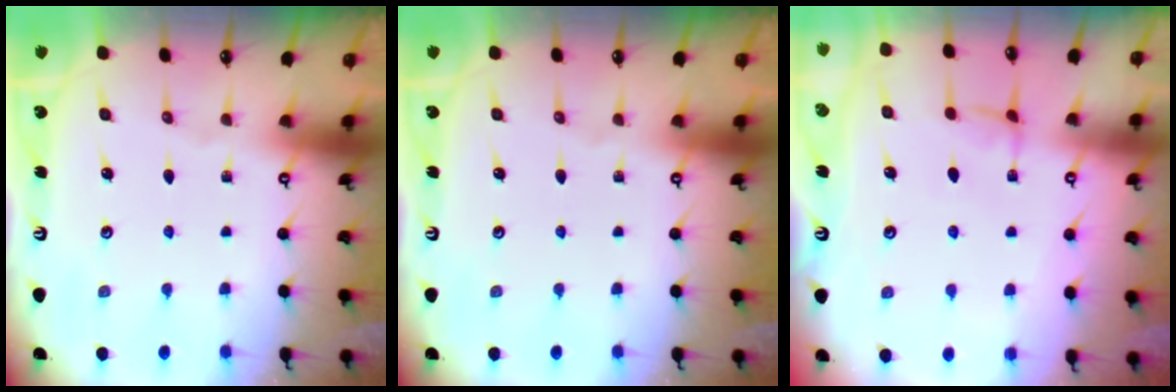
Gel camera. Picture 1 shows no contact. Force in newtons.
{"total": 0.0}
{"total": 1.4, "press": 1.3, "slide": 0.4}